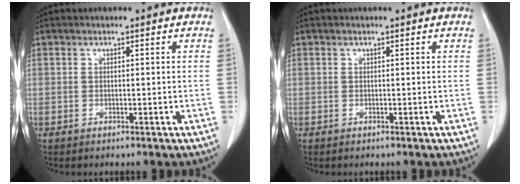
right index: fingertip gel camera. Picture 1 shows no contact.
{"total": 0.0}